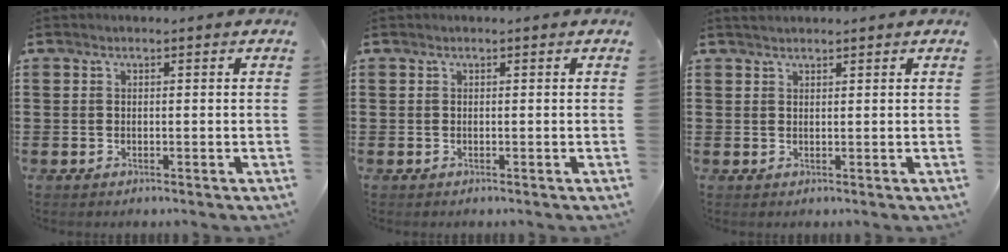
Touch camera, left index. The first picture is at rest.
{"total": 0.0}
{"total": 1.0, "force": [0.9, 0.1, 0.2], "torque": [-0.006, 0.001, 0.019]}